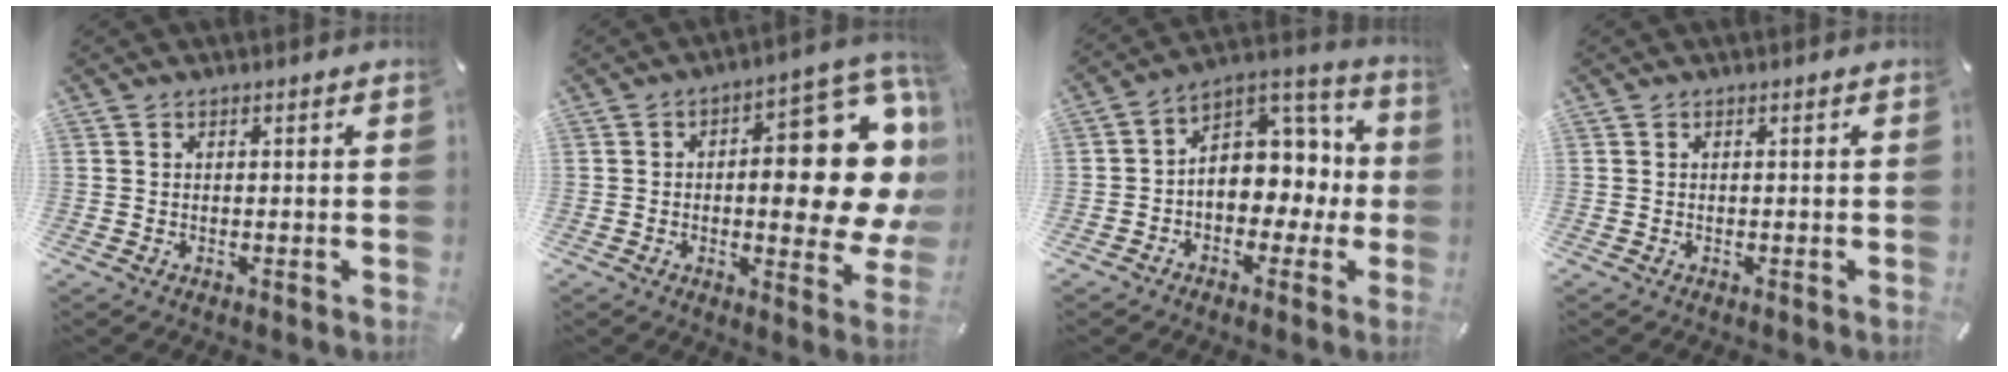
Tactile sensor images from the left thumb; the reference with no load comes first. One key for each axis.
{"total": 22.7, "fx": 4.3, "fy": 9.9, "fz": 20.0, "tx": -0.243, "ty": -0.054, "tz": 0.076}
{"total": 10.4, "fx": 0.1, "fy": 9.0, "fz": 5.3, "tx": -0.063, "ty": -0.009, "tz": 0.008}
{"total": 0.0}